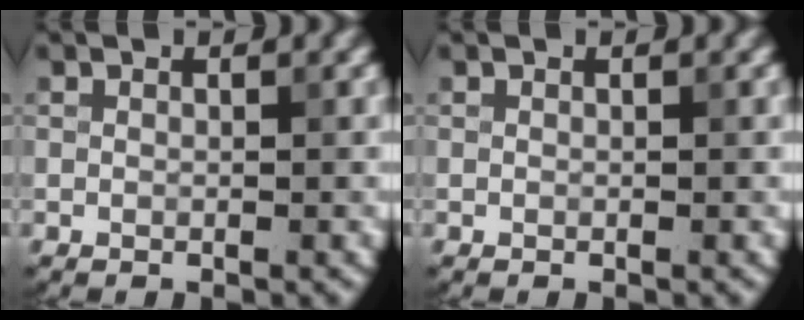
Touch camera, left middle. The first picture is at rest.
{"total": 0.0}